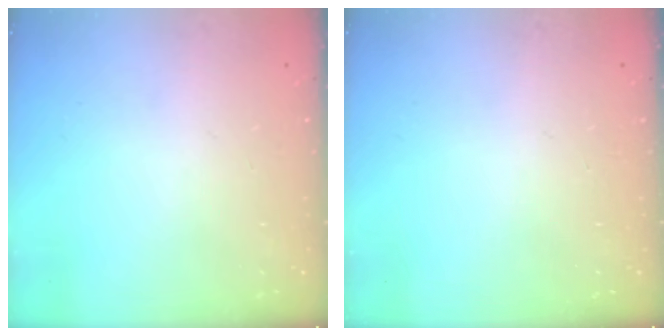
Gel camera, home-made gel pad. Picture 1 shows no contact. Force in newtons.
{"total": 0.0}